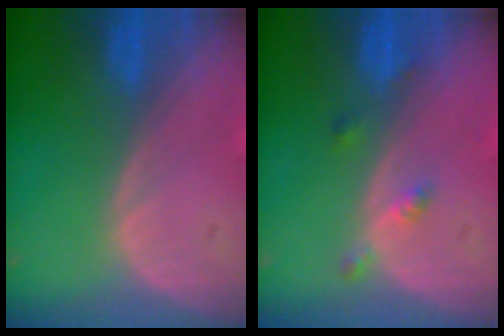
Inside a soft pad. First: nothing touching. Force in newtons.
{"total": 2.4, "press": 2.0, "slide": 1.3}